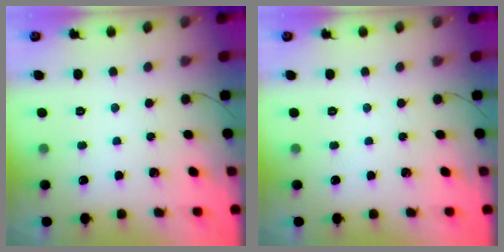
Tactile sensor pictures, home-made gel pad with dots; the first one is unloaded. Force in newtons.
{"total": 0.0}